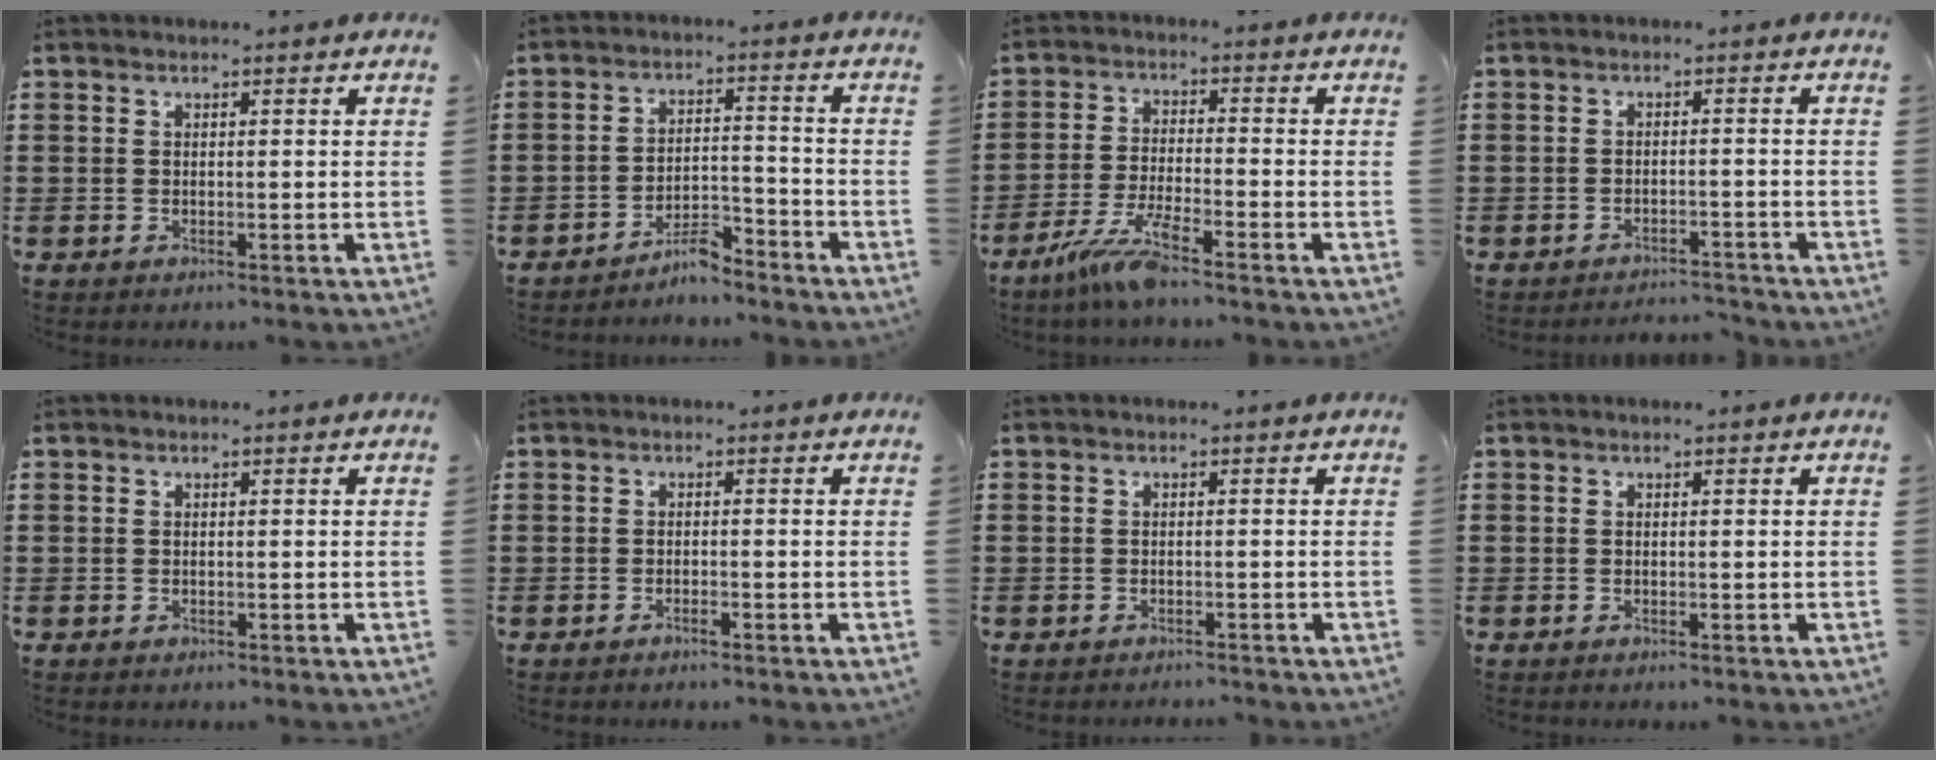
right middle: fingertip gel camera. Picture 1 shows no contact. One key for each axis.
{"total": 4.8, "fx": -4.6, "fy": 0.8, "fz": 0.9, "tx": -0.017, "ty": 0.014, "tz": -0.094}
{"total": 6.3, "fx": -4.8, "fy": 0.1, "fz": 4.1, "tx": -0.092, "ty": -0.015, "tz": -0.094}
{"total": 2.7, "fx": -2.6, "fy": 0.3, "fz": -0.3, "tx": -0.002, "ty": 0.003, "tz": -0.059}
{"total": 0.0}
{"total": 0.8, "fx": -0.7, "fy": 0.0, "fz": 0.5, "tx": -0.011, "ty": -0.003, "tz": -0.012}
{"total": 1.2, "fx": -1.1, "fy": 0.3, "fz": -0.2, "tx": 0.001, "ty": 0.004, "tz": -0.026}
{"total": 0.0}